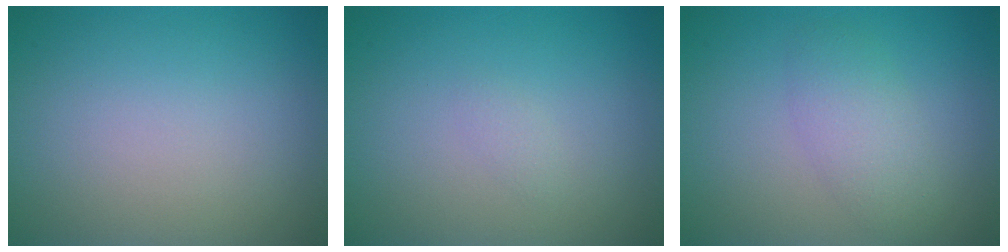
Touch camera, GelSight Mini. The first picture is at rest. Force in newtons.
{"total": 0.6, "press": 0.6, "slide": 0.0}
{"total": 2.7, "press": 2.7, "slide": 0.3}